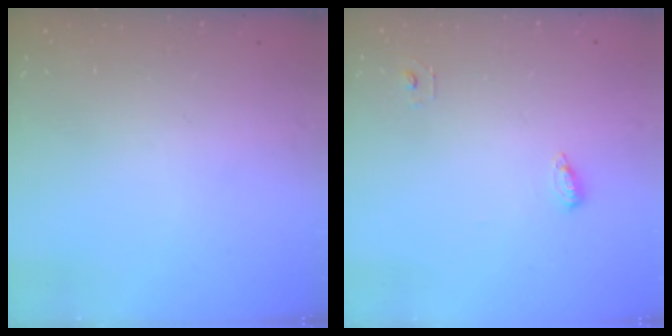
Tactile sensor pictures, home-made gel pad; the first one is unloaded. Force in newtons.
{"total": 5.4, "press": 5.3, "slide": 1.2}